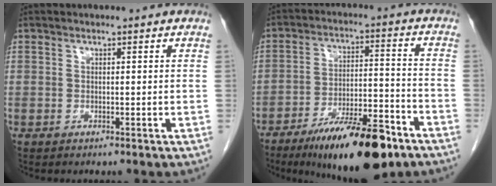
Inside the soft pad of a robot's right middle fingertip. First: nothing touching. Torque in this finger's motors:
{"motor_torque": [1.15, -0.99, 0.38, 0.12]}